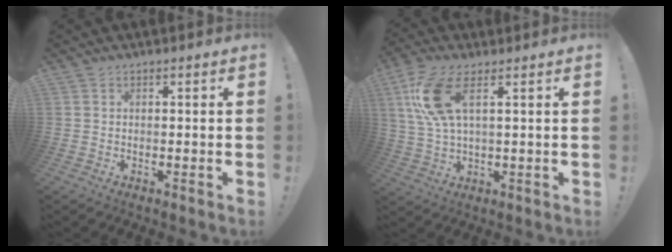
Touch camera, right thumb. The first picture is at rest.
{"total": 11.8, "force": [4.5, 4.4, 9.9], "torque": [-0.198, -0.010, 0.083]}